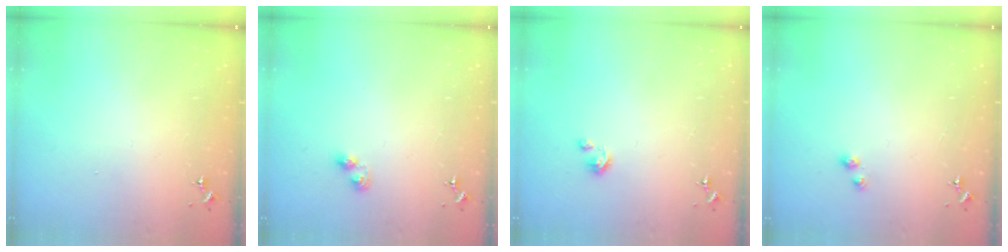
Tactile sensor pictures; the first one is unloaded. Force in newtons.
{"total": 2.6, "press": 2.6, "slide": 0.4}
{"total": 3.0, "press": 2.9, "slide": 0.2}
{"total": 2.9, "press": 2.9, "slide": 0.5}